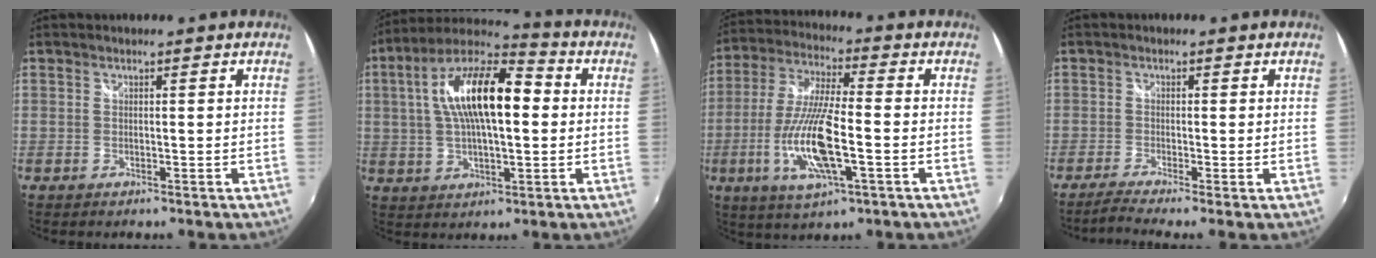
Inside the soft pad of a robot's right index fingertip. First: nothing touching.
{"total": 17.7, "force": [2.4, 7.1, 16.0], "torque": [-0.291, 0.025, 0.031]}
{"total": 15.4, "force": [-4.3, 3.7, 14.3], "torque": [-0.296, -0.015, -0.081]}
{"total": 2.7, "force": [-2.0, -0.6, 1.7], "torque": [-0.046, -0.009, -0.050]}